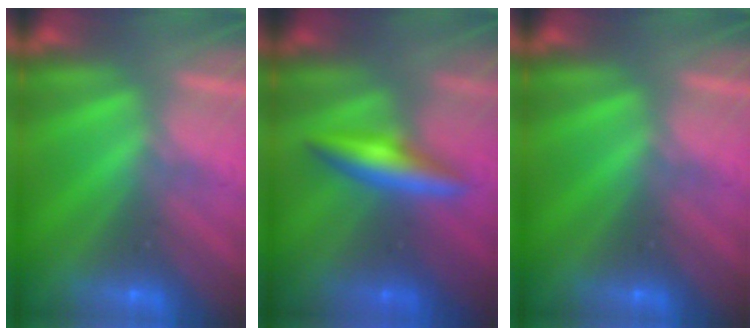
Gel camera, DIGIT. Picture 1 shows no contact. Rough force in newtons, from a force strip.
{"total": 2.7}
{"total": 0.0}